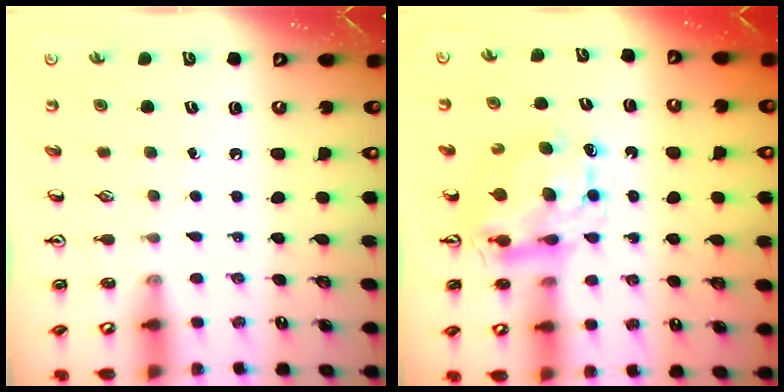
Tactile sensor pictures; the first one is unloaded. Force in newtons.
{"total": 8.3, "press": 8.3, "slide": 0.7}